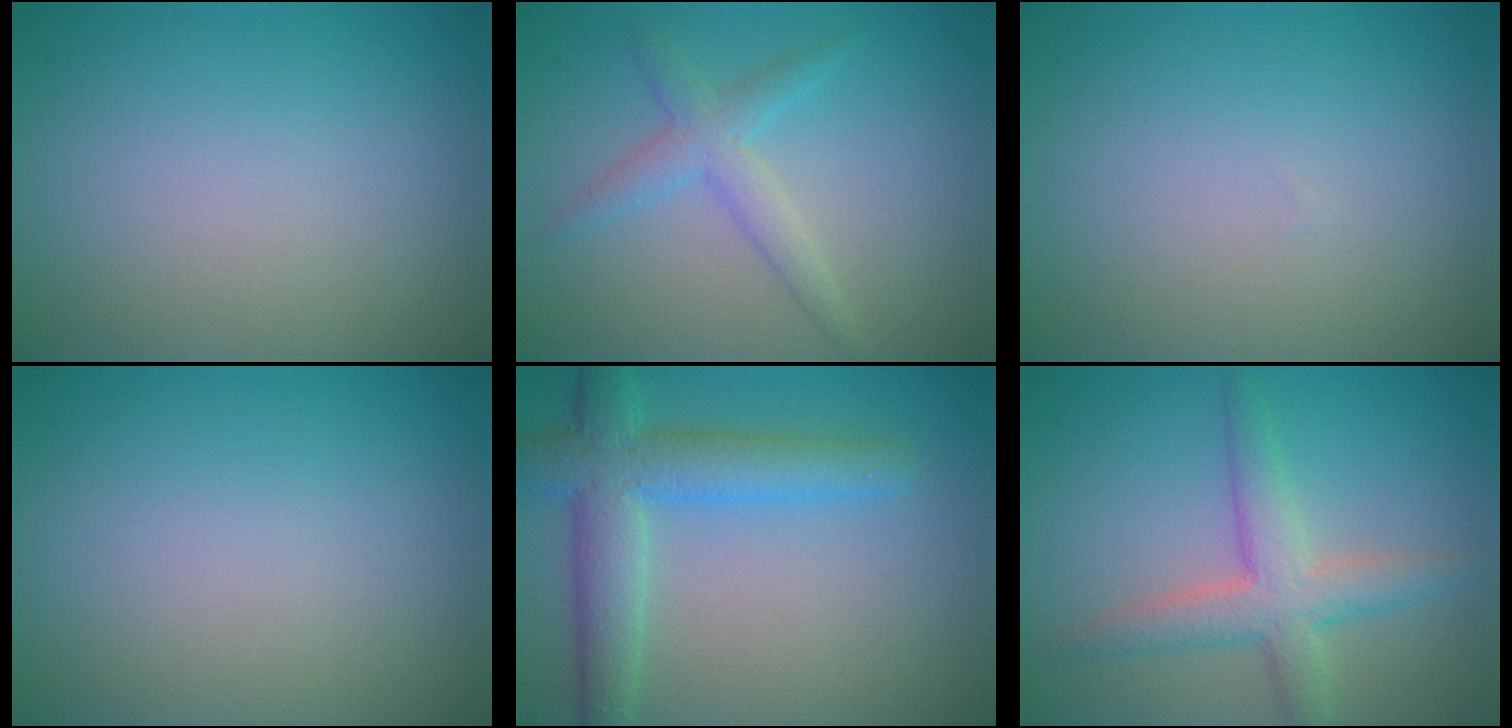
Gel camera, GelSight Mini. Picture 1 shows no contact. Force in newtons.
{"total": 2.5, "press": 2.5, "slide": 0.1}
{"total": 0.0}
{"total": 0.0}
{"total": 5.8, "press": 5.8, "slide": 0.3}
{"total": 4.1, "press": 4.1, "slide": 0.1}